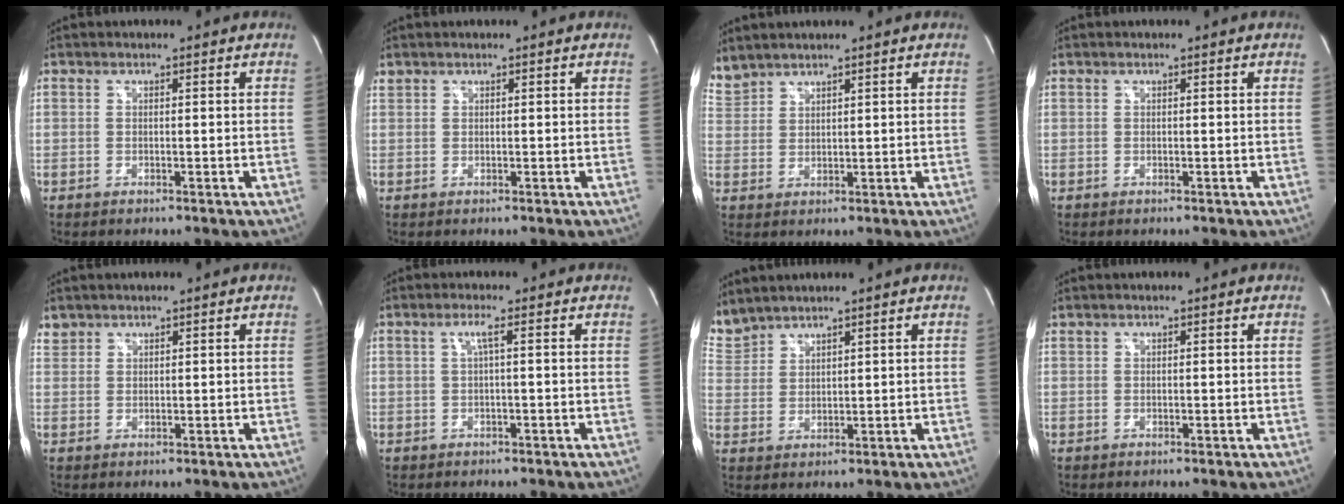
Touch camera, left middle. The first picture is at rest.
{"total": 0.6, "force": [0.5, 0.2, -0.1], "torque": [-0.006, 0.009, 0.013]}
{"total": 4.0, "force": [3.9, 0.7, 0.3], "torque": [-0.022, 0.016, 0.092]}
{"total": 0.0}
{"total": 1.8, "force": [1.5, 0.9, -0.2], "torque": [0.006, 0.009, 0.029]}
{"total": 1.5, "force": [0.3, -0.3, 1.5], "torque": [-0.029, 0.002, 0.005]}
{"total": 6.1, "force": [5.9, 1.4, 0.7], "torque": [-0.039, 0.015, 0.134]}
{"total": 0.0}